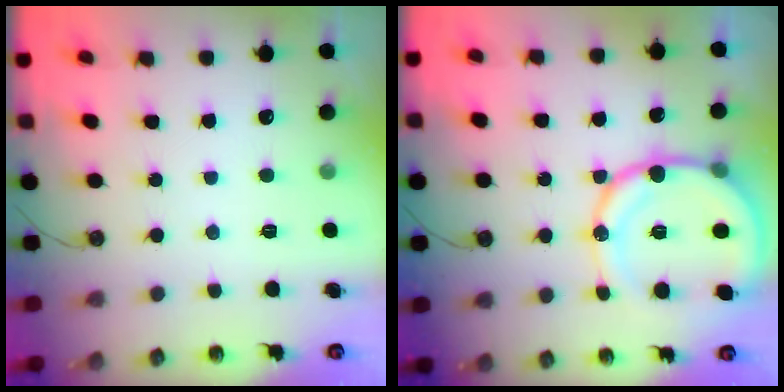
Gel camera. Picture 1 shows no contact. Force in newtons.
{"total": 16.7, "press": 16.4, "slide": 3.4}